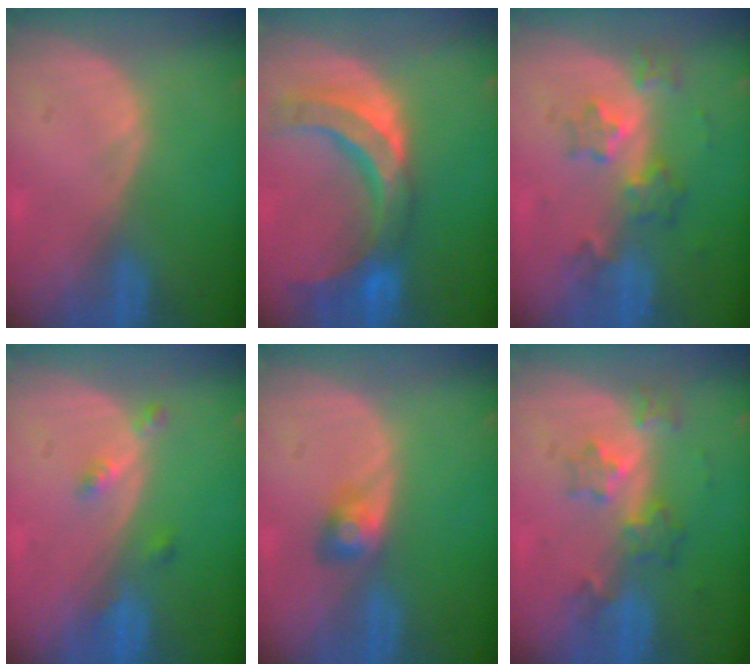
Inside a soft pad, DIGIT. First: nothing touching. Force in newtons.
{"total": 10.8, "press": 9.4, "slide": 5.3}
{"total": 6.1, "press": 5.5, "slide": 2.7}
{"total": 2.7, "press": 2.3, "slide": 1.5}
{"total": 2.7, "press": 2.7, "slide": 0.3}
{"total": 5.9, "press": 5.4, "slide": 2.4}